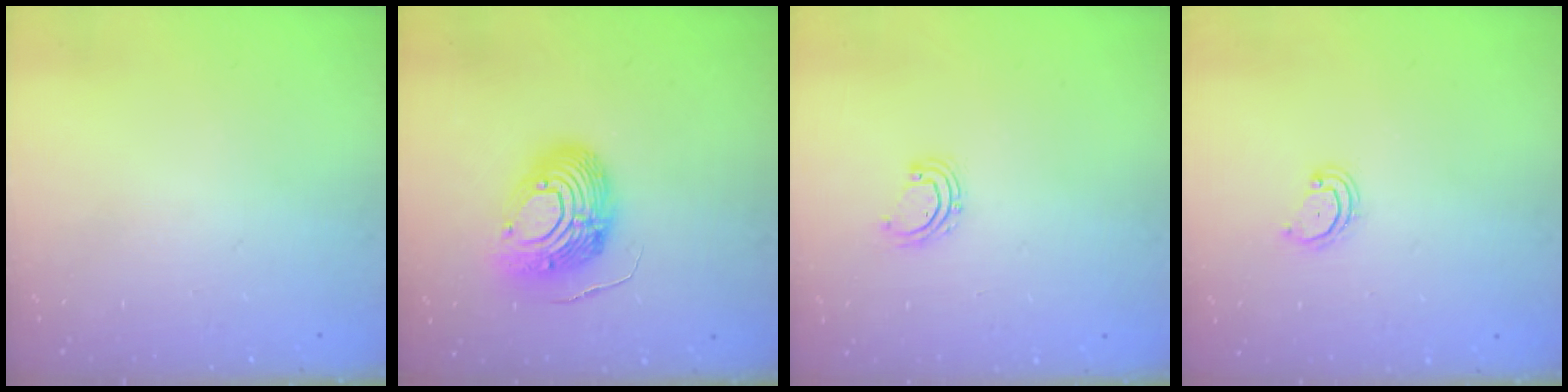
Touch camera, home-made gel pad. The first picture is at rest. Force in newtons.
{"total": 13.7, "press": 13.7, "slide": 1.2}
{"total": 3.9, "press": 3.9, "slide": 0.2}
{"total": 2.8, "press": 2.8, "slide": 0.2}